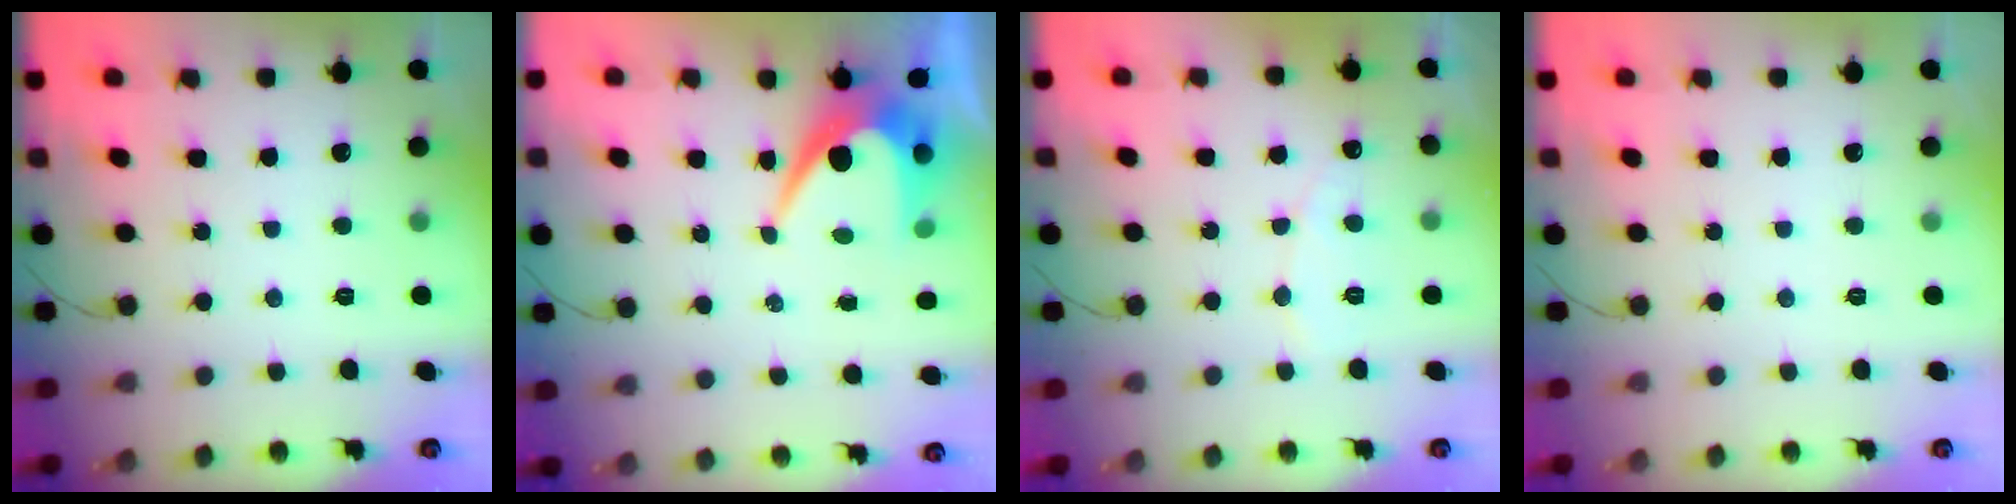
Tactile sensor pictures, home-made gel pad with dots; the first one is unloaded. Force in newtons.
{"total": 7.4, "press": 7.4, "slide": 0.5}
{"total": 5.2, "press": 5.2, "slide": 0.2}
{"total": 0.0}